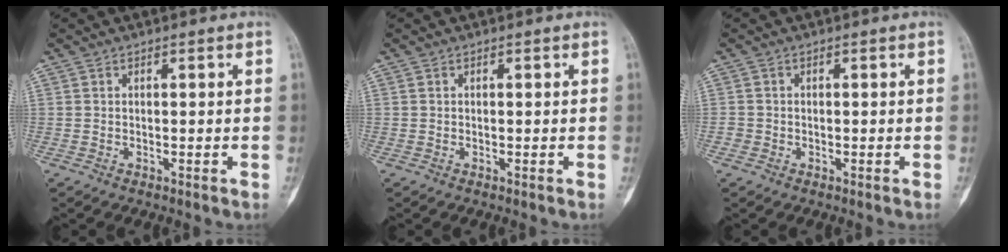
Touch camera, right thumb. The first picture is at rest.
{"total": 0.0}
{"total": 1.0, "force": [-0.4, 0.9, 0.0], "torque": [0.005, 0.003, -0.012]}